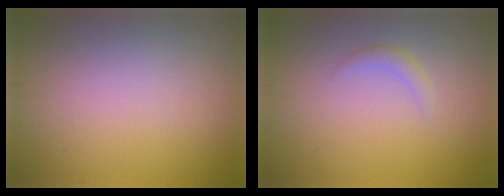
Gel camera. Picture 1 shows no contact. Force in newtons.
{"total": 1.1, "press": 1.1, "slide": 0.1}